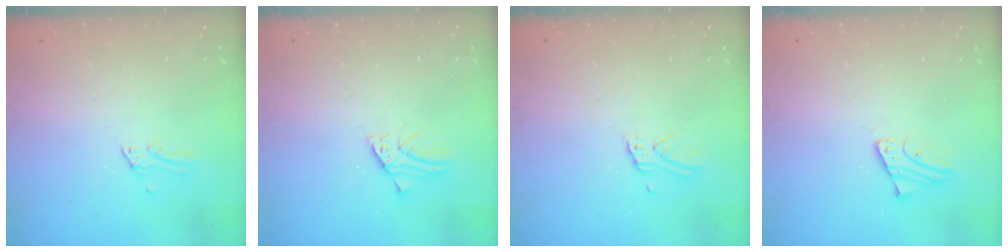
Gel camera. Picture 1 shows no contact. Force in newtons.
{"total": 1.6, "press": 1.6, "slide": 0.2}
{"total": 2.8, "press": 2.8, "slide": 0.1}
{"total": 2.4, "press": 2.4, "slide": 0.1}